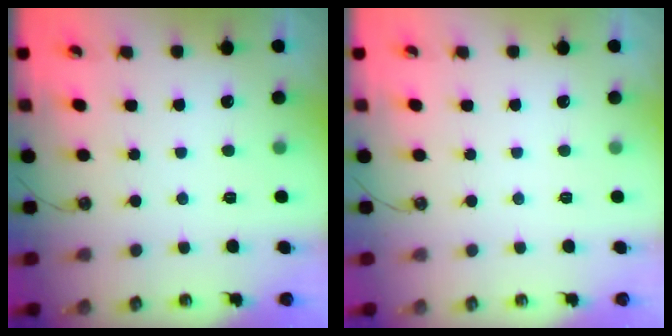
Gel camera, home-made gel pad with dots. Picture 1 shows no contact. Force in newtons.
{"total": 0.0}